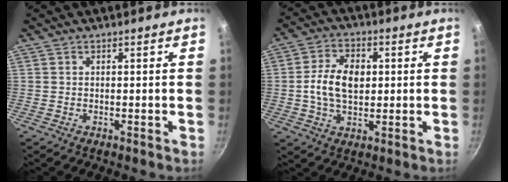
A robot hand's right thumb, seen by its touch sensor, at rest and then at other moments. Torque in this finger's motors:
{"motor_torque": [0.21, 0.13, 0.88, -0.29, 0.08]}